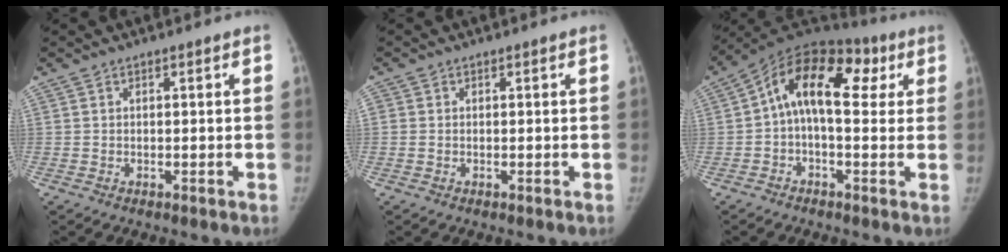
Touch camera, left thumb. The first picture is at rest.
{"total": 0.9, "force": [-0.1, 0.8, 0.4], "torque": [-0.007, 0.001, -0.001]}
{"total": 16.2, "force": [3.9, 9.0, 12.9], "torque": [-0.164, 0.048, 0.049]}